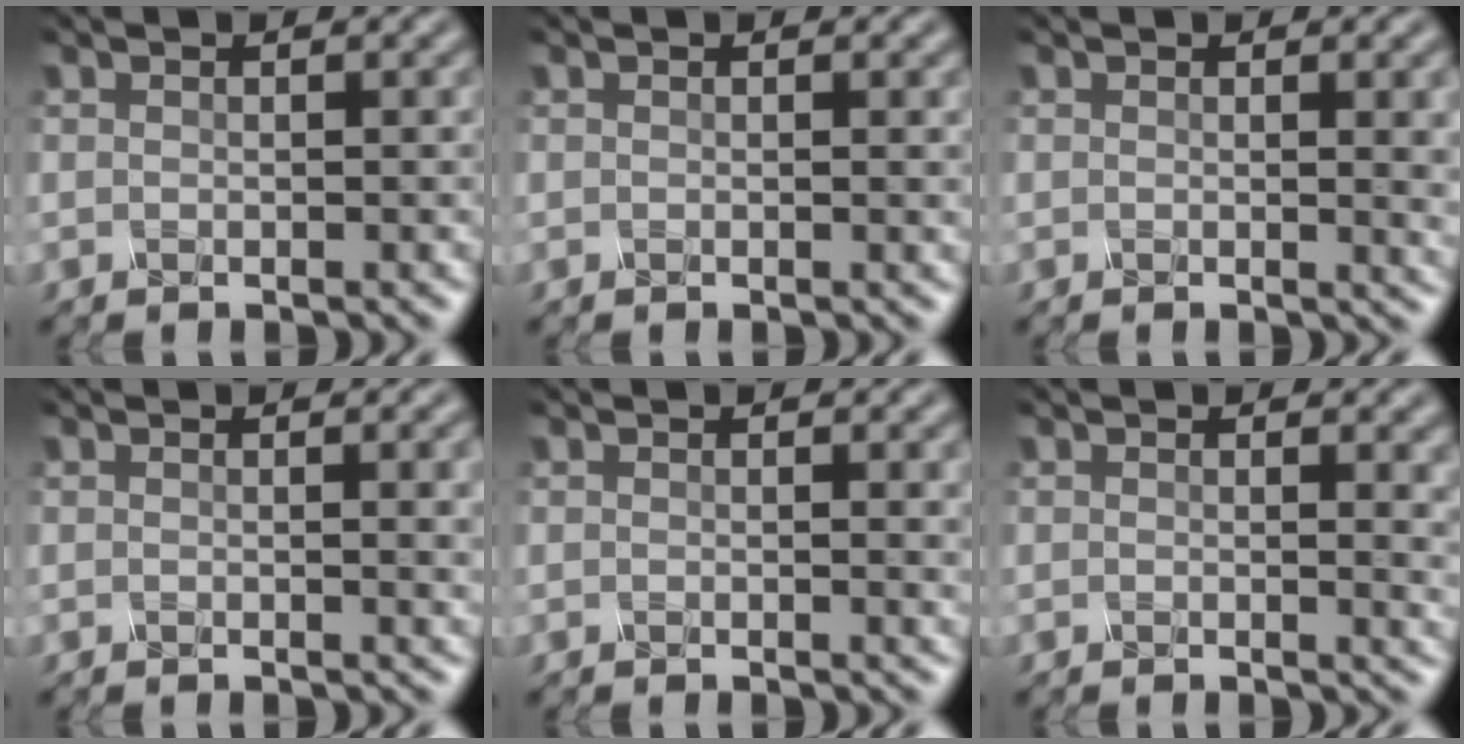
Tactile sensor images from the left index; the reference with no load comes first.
{"total": 0.7, "force": [0.1, 0.2, 0.7], "torque": [-0.005, 0.001, -0.002]}
{"total": 3.2, "force": [0.3, 0.9, 3.0], "torque": [-0.027, 0.000, 0.002]}
{"total": 3.1, "force": [0.3, 1.0, 2.9], "torque": [-0.026, 0.003, 0.000]}
{"total": 1.7, "force": [0.2, 0.5, 1.6], "torque": [-0.014, 0.000, -0.002]}
{"total": 2.9, "force": [0.5, 1.0, 2.7], "torque": [-0.019, 0.000, 0.005]}